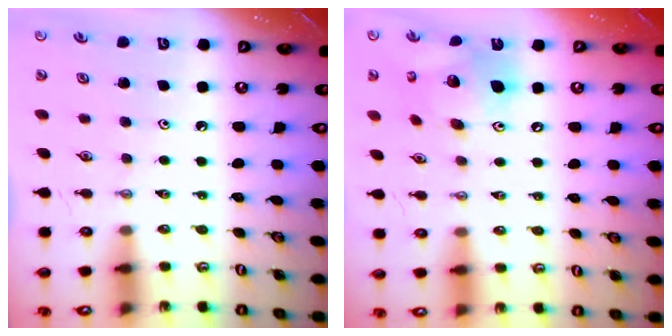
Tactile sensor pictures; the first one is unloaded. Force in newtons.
{"total": 15.6, "press": 15.3, "slide": 2.8}